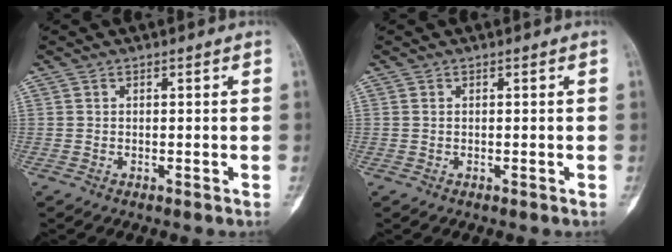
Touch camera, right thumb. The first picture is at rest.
{"total": 0.0}